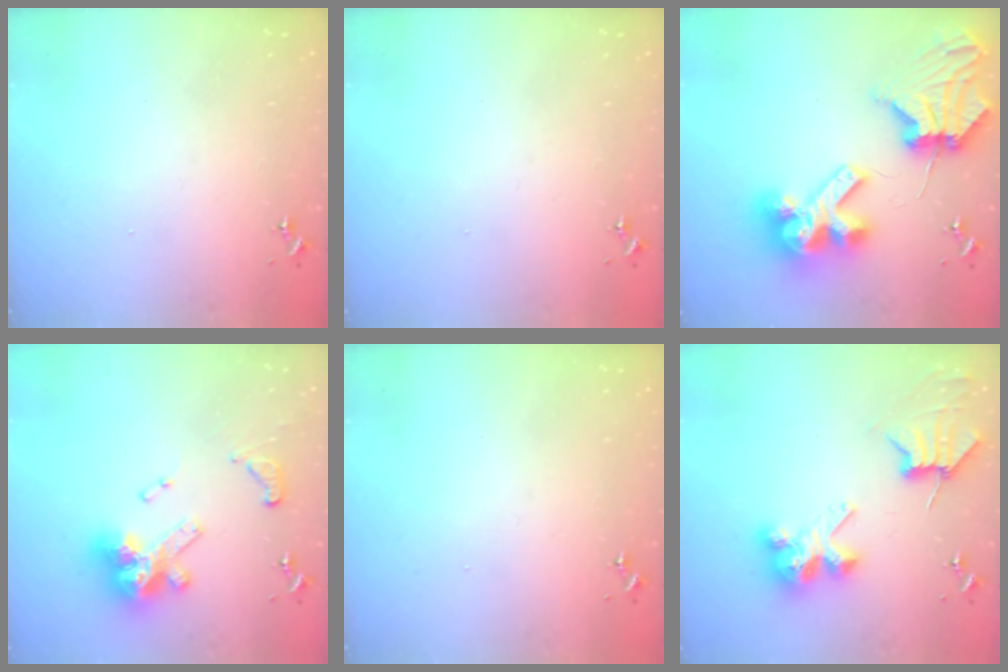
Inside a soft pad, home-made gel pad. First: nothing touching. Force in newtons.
{"total": 0.0}
{"total": 22.1, "press": 21.9, "slide": 2.9}
{"total": 17.2, "press": 17.1, "slide": 1.6}
{"total": 0.0}
{"total": 9.0, "press": 8.9, "slide": 1.2}